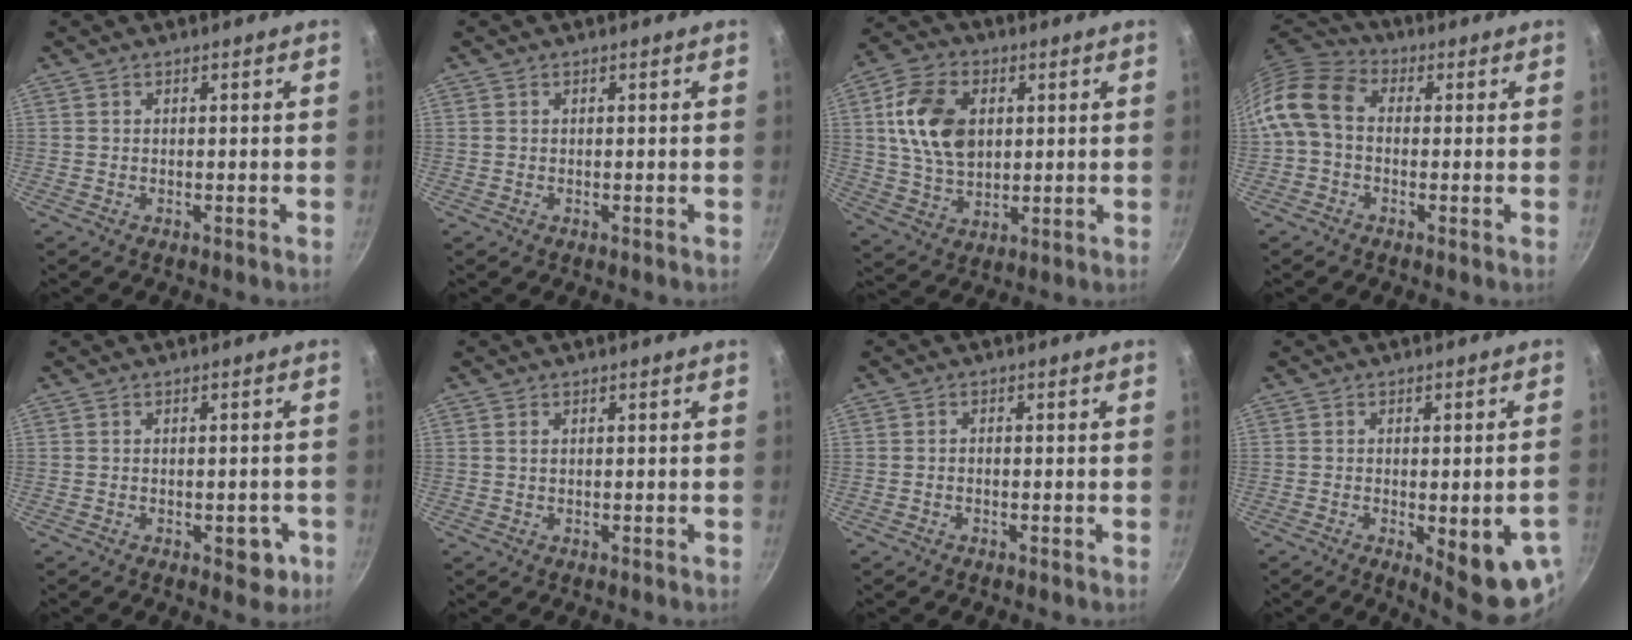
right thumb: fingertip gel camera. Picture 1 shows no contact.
{"total": 0.0}
{"total": 14.2, "force": [2.8, 9.7, 10.0], "torque": [-0.170, -0.001, 0.052]}
{"total": 10.7, "force": [0.0, 7.8, 7.3], "torque": [-0.133, 0.030, -0.023]}
{"total": 4.4, "force": [-1.6, 2.4, 3.3], "torque": [-0.019, 0.012, -0.014]}
{"total": 0.7, "force": [0.2, 0.4, 0.6], "torque": [-0.010, 0.001, 0.003]}
{"total": 0.9, "force": [-0.5, 0.5, 0.5], "torque": [-0.013, 0.007, -0.011]}
{"total": 12.6, "force": [-3.6, 3.7, 11.5], "torque": [-0.119, -0.002, -0.037]}